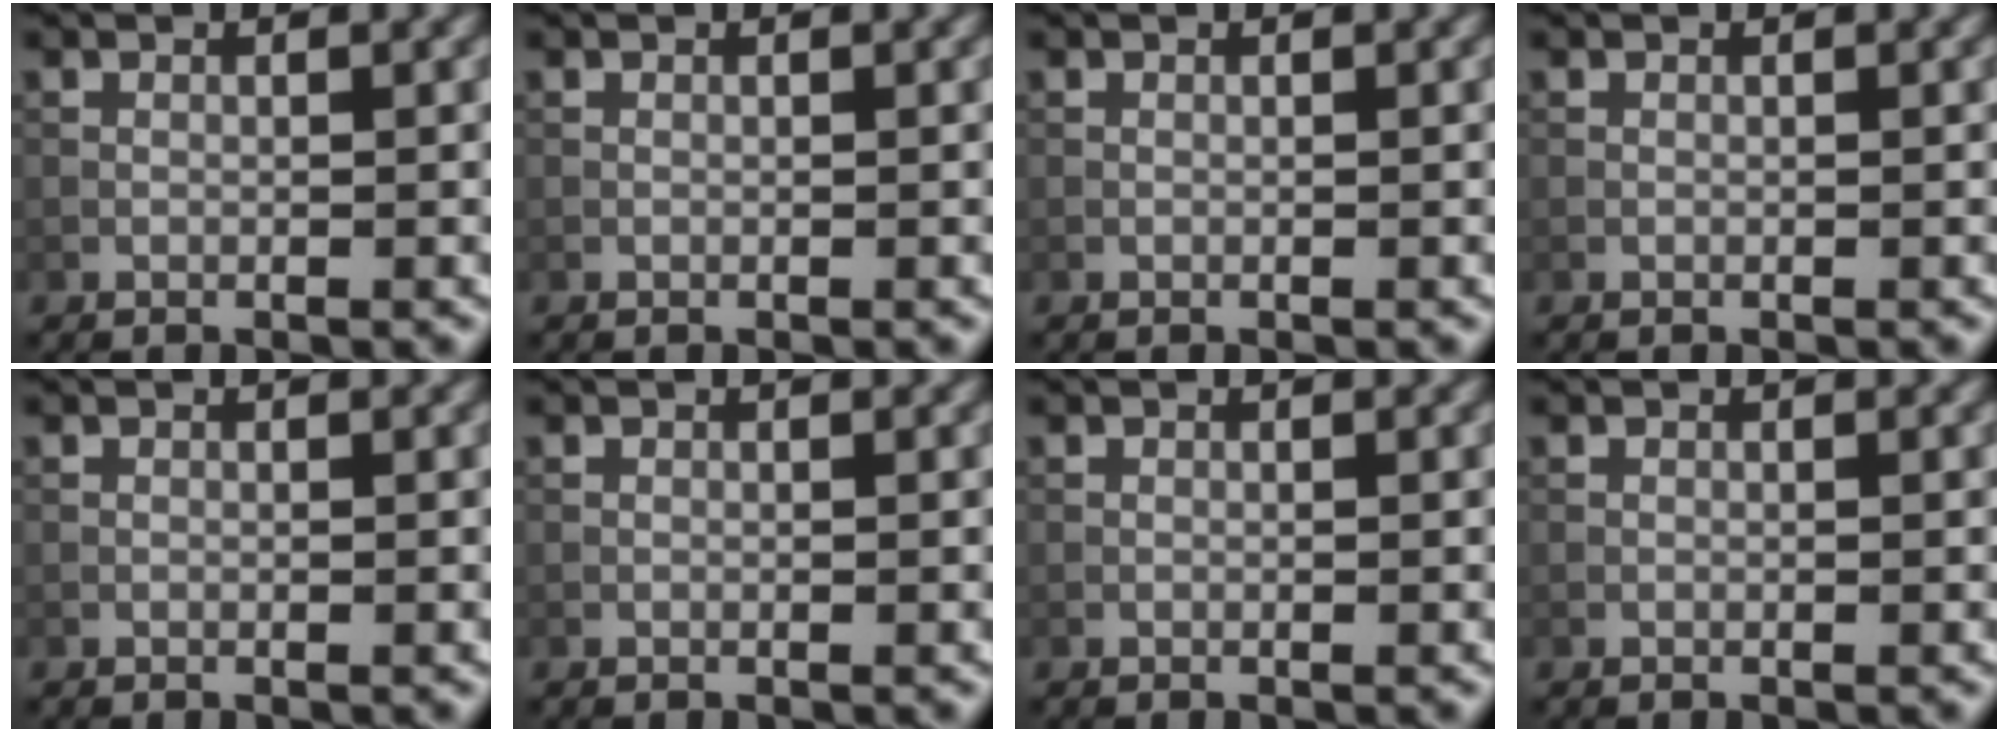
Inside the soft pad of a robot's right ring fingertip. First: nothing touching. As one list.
[{"total": 0.0}, {"total": 0.0}, {"total": 0.0}, {"total": 0.0}, {"total": 0.0}, {"total": 0.0}, {"total": 0.0}]